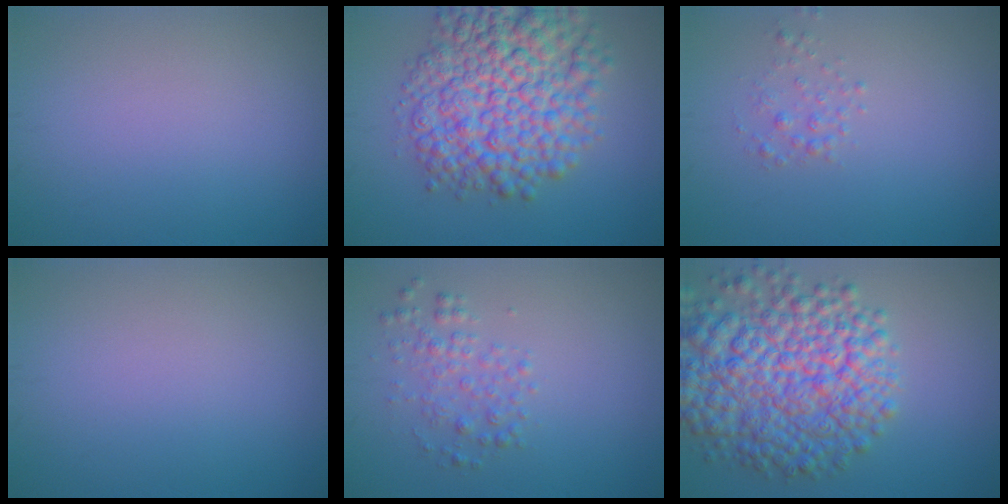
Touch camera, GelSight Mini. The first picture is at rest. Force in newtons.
{"total": 10.8, "press": 10.8, "slide": 0.3}
{"total": 1.1, "press": 1.1, "slide": 0.1}
{"total": 0.0}
{"total": 2.2, "press": 2.2, "slide": 0.1}
{"total": 10.9, "press": 10.9, "slide": 0.5}